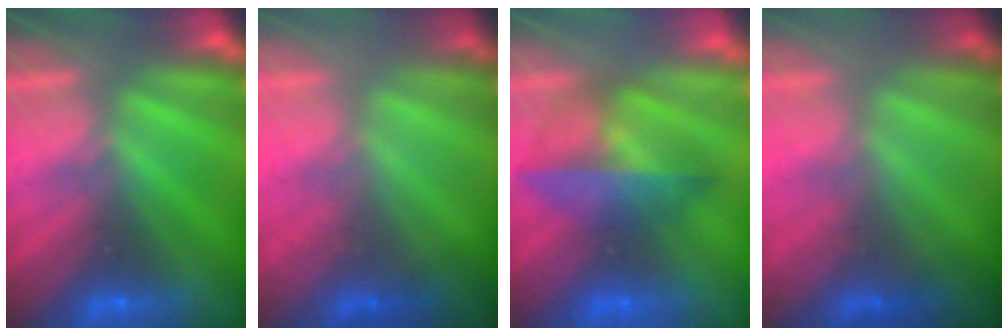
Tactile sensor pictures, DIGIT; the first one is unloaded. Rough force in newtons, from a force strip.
{"total": 1.4}
{"total": 4.4}
{"total": 1.4}